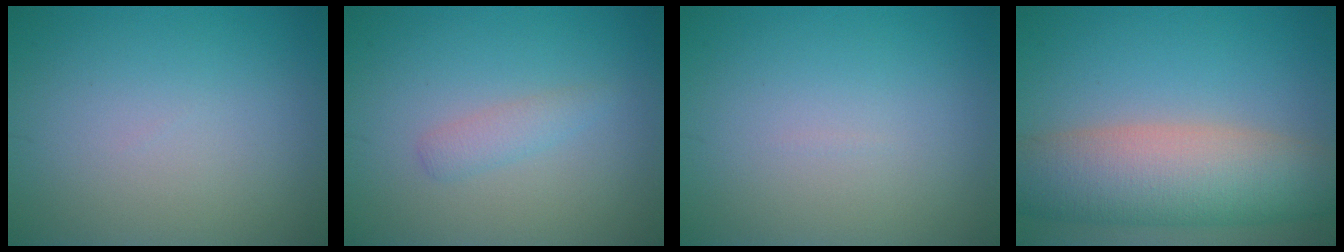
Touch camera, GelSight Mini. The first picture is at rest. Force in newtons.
{"total": 1.4, "press": 1.4, "slide": 0.0}
{"total": 0.0}
{"total": 9.2, "press": 9.2, "slide": 0.8}